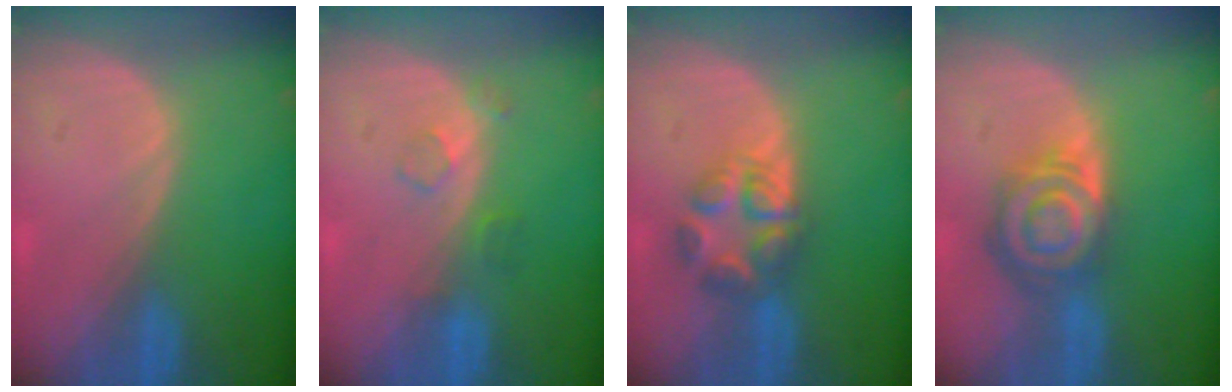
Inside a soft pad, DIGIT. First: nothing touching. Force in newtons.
{"total": 2.5, "press": 2.5, "slide": 0.3}
{"total": 5.6, "press": 5.6, "slide": 0.4}
{"total": 8.0, "press": 7.1, "slide": 3.8}